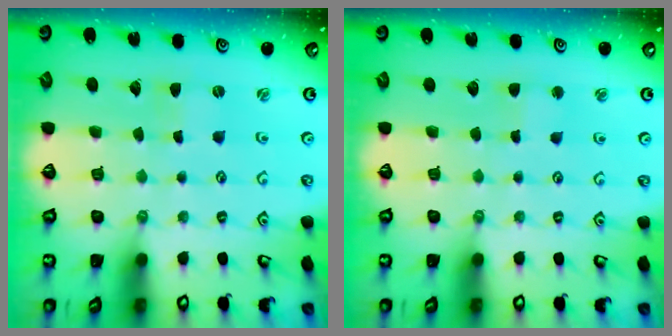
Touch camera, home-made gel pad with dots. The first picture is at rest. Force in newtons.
{"total": 2.4, "press": 2.4, "slide": 0.3}